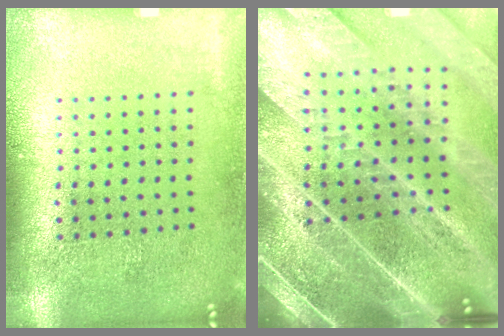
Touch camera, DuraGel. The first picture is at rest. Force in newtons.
{"total": 5.4, "press": 4.6, "slide": 2.8}